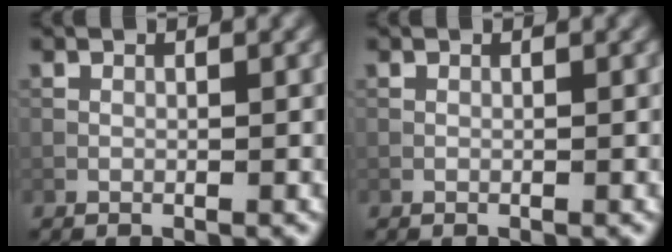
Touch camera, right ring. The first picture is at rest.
{"total": 0.0}